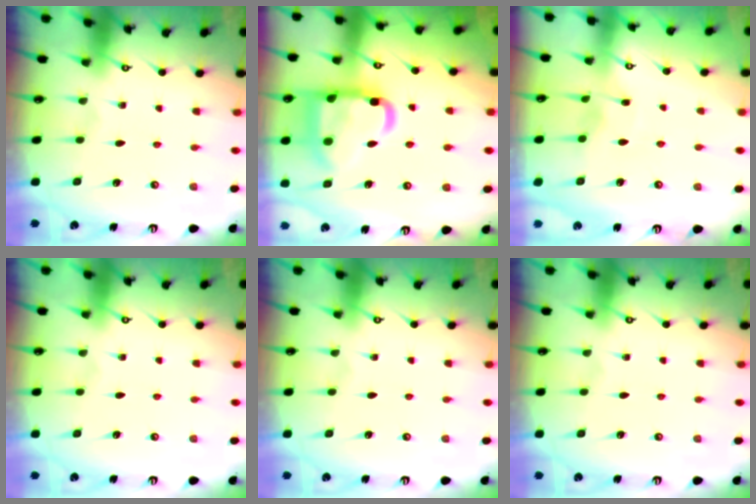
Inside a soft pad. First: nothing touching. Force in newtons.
{"total": 19.0, "press": 18.9, "slide": 1.9}
{"total": 3.5, "press": 3.5, "slide": 0.5}
{"total": 0.0}
{"total": 0.0}
{"total": 0.0}